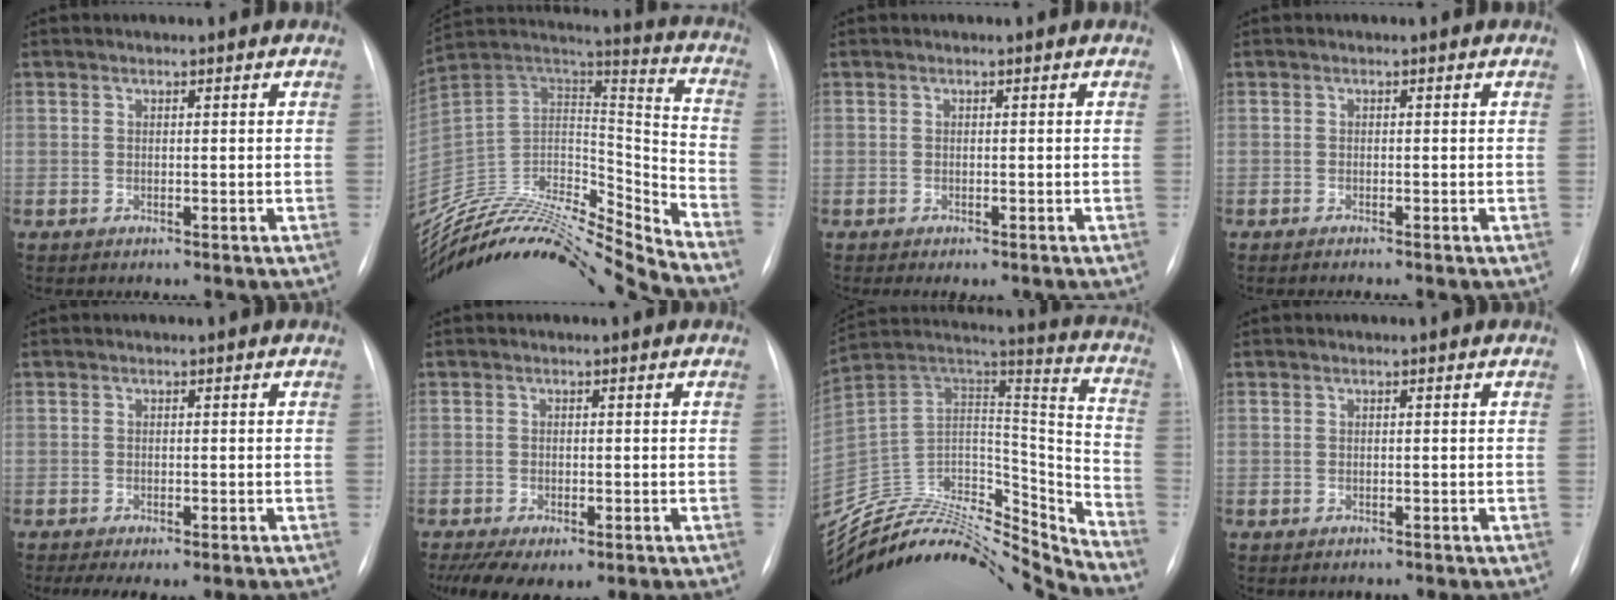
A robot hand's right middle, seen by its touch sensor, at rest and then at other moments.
{"total": 26.4, "force": [-25.3, 0.1, 7.6], "torque": [-0.149, 0.014, -0.419]}
{"total": 1.8, "force": [-1.4, 0.5, 1.1], "torque": [-0.013, -0.006, -0.015]}
{"total": 1.7, "force": [-1.4, -0.1, 0.9], "torque": [-0.013, -0.001, -0.018]}
{"total": 5.8, "force": [-4.2, 1.8, 3.5], "torque": [-0.049, -0.009, -0.059]}
{"total": 8.3, "force": [-5.2, 3.5, 5.4], "torque": [-0.092, -0.016, -0.074]}
{"total": 31.4, "force": [-29.8, 4.5, 8.6], "torque": [-0.148, 0.012, -0.467]}
{"total": 0.7, "force": [-0.6, 0.3, 0.1], "torque": [-0.007, -0.002, -0.007]}